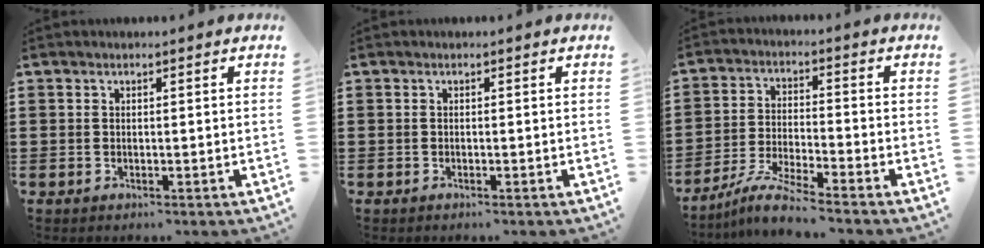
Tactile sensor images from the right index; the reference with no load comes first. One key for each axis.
{"total": 0.0}
{"total": 6.0, "fx": -5.4, "fy": -0.3, "fz": 2.5, "tx": -0.062, "ty": -0.014, "tz": -0.107}